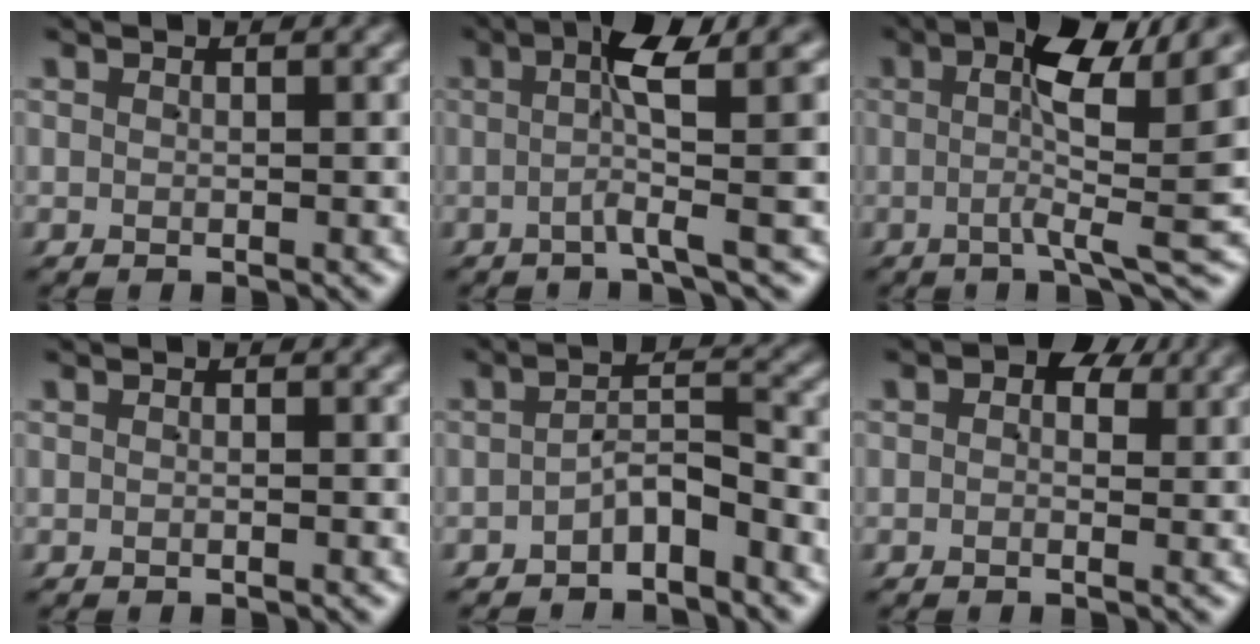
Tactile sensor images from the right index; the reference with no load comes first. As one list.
[{"total": 4.6, "force": [0.5, -0.3, 4.6], "torque": [-0.073, 0.005, 0.010]}, {"total": 7.4, "force": [0.9, 1.1, 7.2], "torque": [-0.105, -0.001, 0.012]}, {"total": 0.0}, {"total": 3.7, "force": [-3.0, 1.2, 1.8], "torque": [-0.008, -0.003, -0.053]}, {"total": 2.6, "force": [0.8, 1.6, 1.9], "torque": [-0.017, 0.003, 0.004]}]